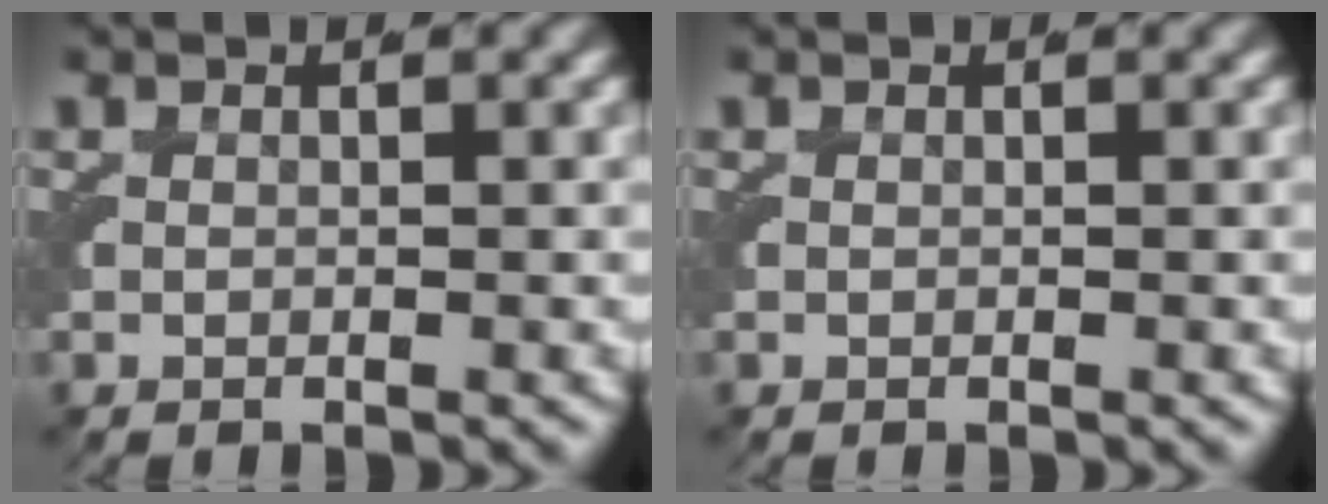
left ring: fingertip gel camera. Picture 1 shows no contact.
{"total": 0.0}